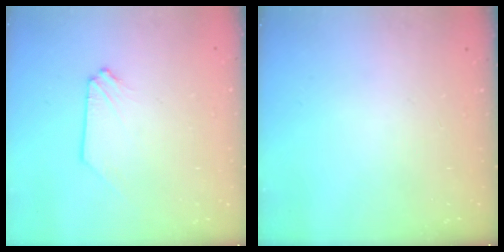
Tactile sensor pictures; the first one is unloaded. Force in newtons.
{"total": 0.0}